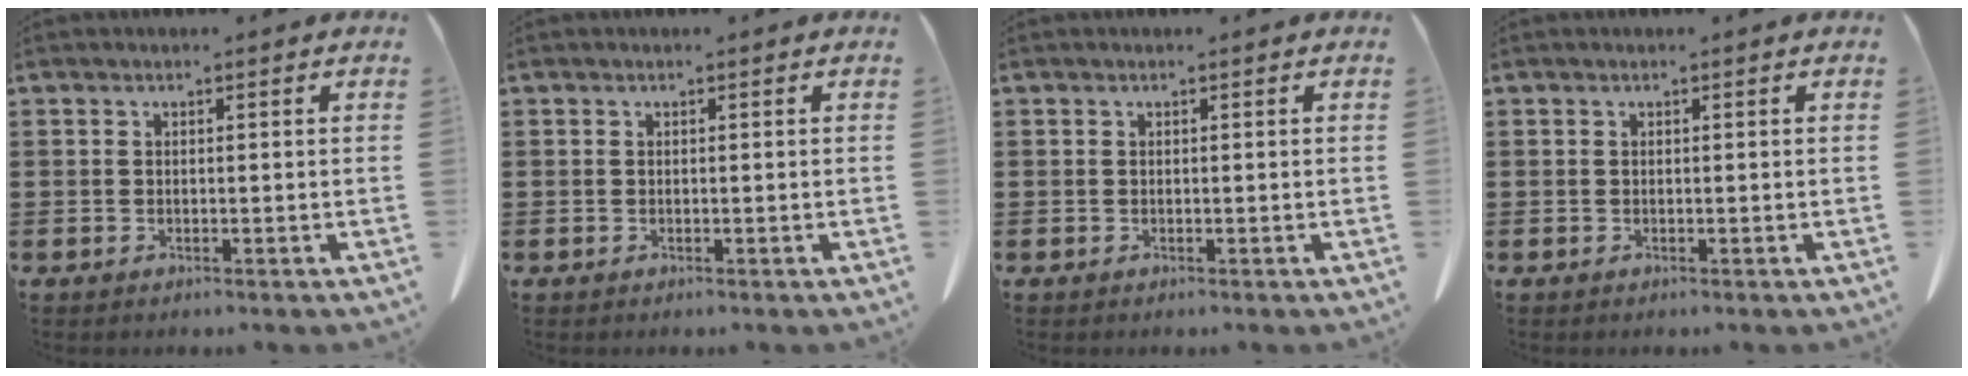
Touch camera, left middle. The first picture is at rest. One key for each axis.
{"total": 0.0}
{"total": 0.0}
{"total": 0.0}